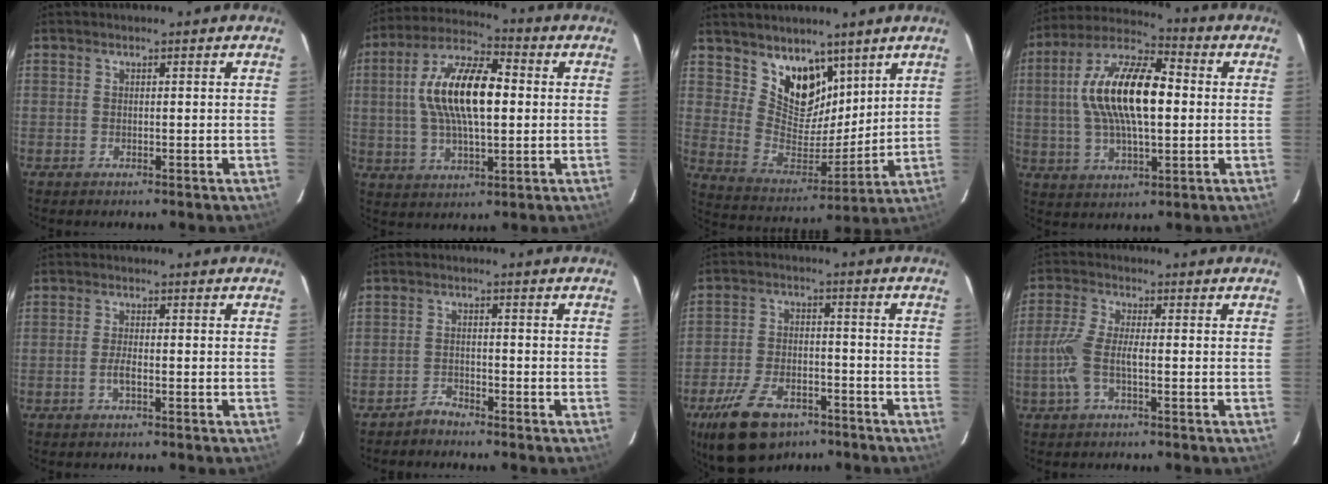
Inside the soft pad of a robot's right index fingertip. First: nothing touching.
{"total": 15.7, "force": [1.5, 6.2, 14.3], "torque": [-0.273, 0.018, 0.022]}
{"total": 12.5, "force": [8.3, 7.5, 5.5], "torque": [-0.096, -0.010, 0.163]}
{"total": 17.6, "force": [1.5, 7.0, 16.0], "torque": [-0.308, 0.017, 0.020]}
{"total": 2.2, "force": [-0.9, 0.5, 1.9], "torque": [-0.043, 0.001, -0.019]}
{"total": 2.3, "force": [-2.2, 0.7, 0.1], "torque": [-0.003, 0.004, -0.042]}
{"total": 14.2, "force": [-9.1, 7.5, 7.9], "torque": [-0.174, -0.004, -0.153]}
{"total": 6.2, "force": [-1.7, 1.7, 5.7], "torque": [-0.132, 0.002, -0.034]}